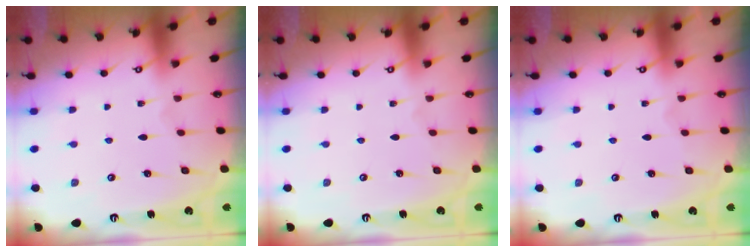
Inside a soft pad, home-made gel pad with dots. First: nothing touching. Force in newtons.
{"total": 0.0}
{"total": 0.0}